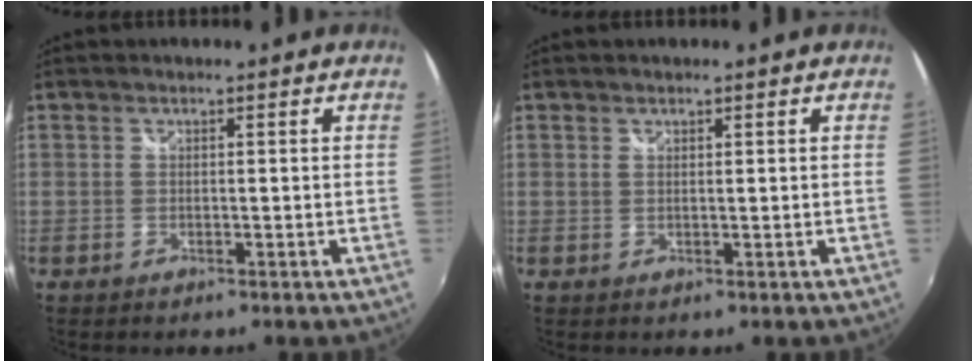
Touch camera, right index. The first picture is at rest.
{"total": 0.0}